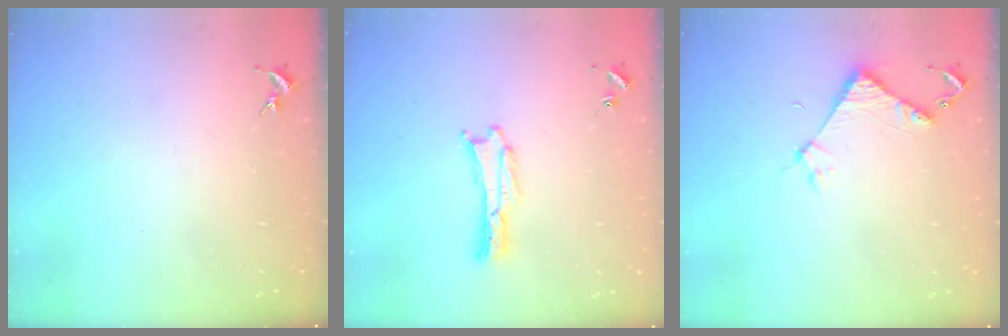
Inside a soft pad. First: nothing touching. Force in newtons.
{"total": 0.7, "press": 0.7, "slide": 0.1}
{"total": 3.9, "press": 3.9, "slide": 0.3}